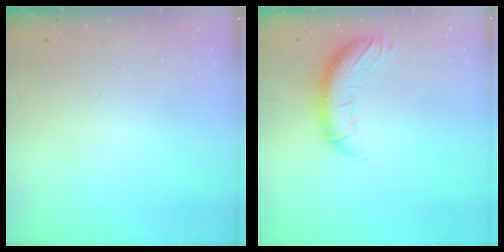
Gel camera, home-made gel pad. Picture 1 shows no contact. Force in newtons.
{"total": 11.0, "press": 10.8, "slide": 1.9}